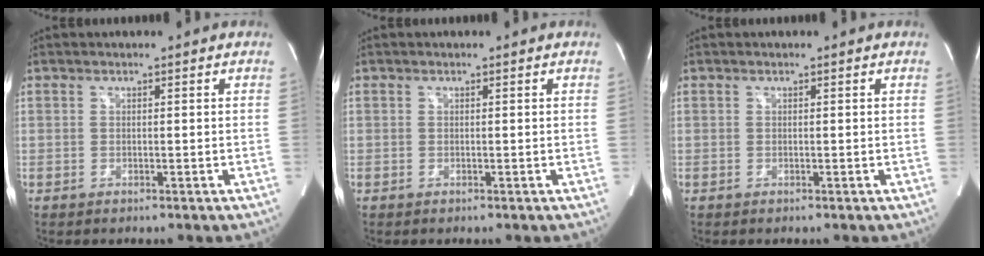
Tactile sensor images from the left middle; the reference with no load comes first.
{"total": 0.0}
{"total": 0.0}